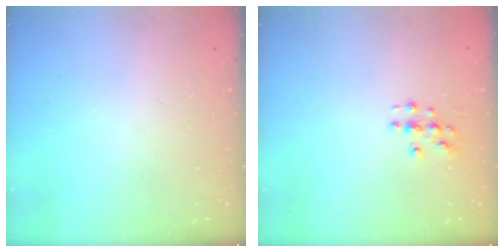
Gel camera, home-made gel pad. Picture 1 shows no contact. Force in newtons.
{"total": 3.4, "press": 3.4, "slide": 0.2}